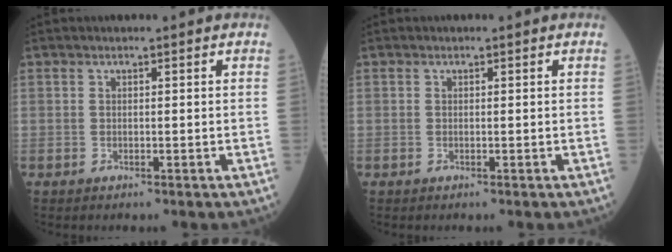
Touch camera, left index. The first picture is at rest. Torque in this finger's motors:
{"motor_torque": [0.00, 0.00, 0.00, 0.00]}